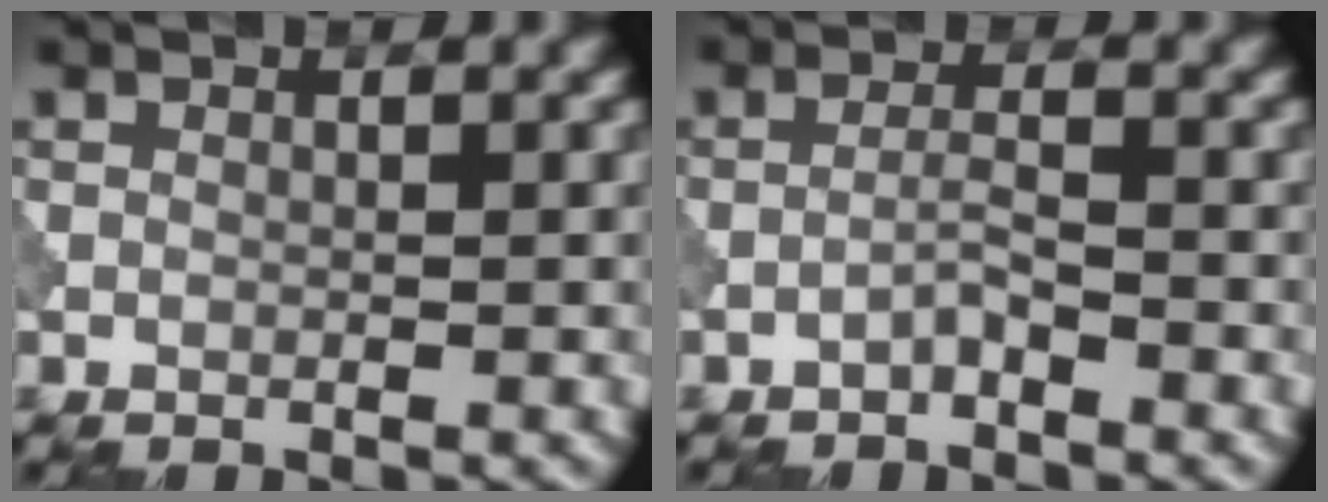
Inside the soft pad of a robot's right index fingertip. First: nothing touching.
{"total": 1.5, "force": [-1.1, 0.1, 1.0], "torque": [-0.018, 0.008, -0.025]}